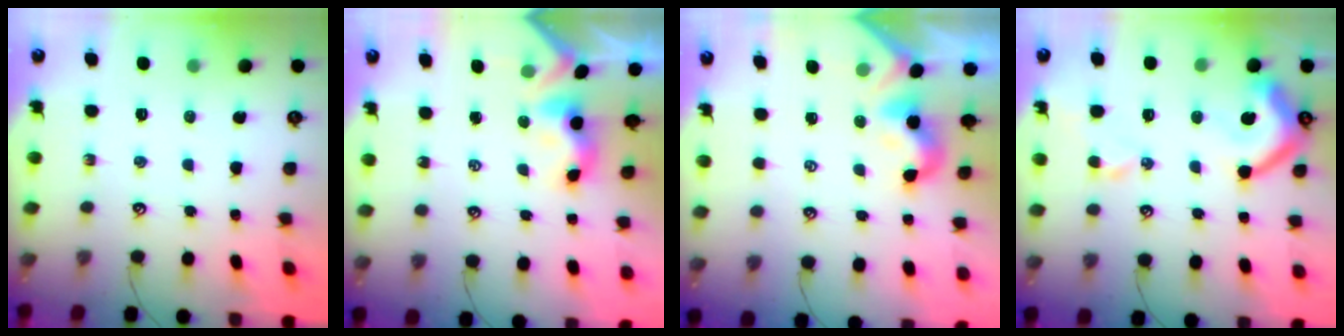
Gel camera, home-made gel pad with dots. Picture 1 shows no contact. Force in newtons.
{"total": 2.9, "press": 2.9, "slide": 0.6}
{"total": 0.9, "press": 0.7, "slide": 0.6}
{"total": 12.0, "press": 11.9, "slide": 1.5}